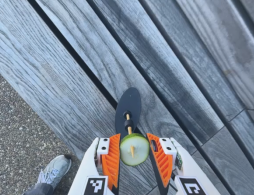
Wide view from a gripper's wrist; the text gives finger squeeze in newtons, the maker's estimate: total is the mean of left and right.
{"total": 11.4, "left": 11.2, "right": 11.5}